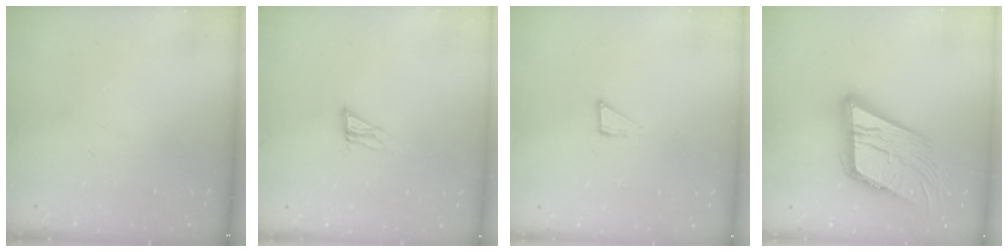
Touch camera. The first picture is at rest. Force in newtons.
{"total": 6.9, "press": 6.8, "slide": 0.5}
{"total": 3.4, "press": 3.4, "slide": 0.3}
{"total": 19.1, "press": 18.9, "slide": 2.6}